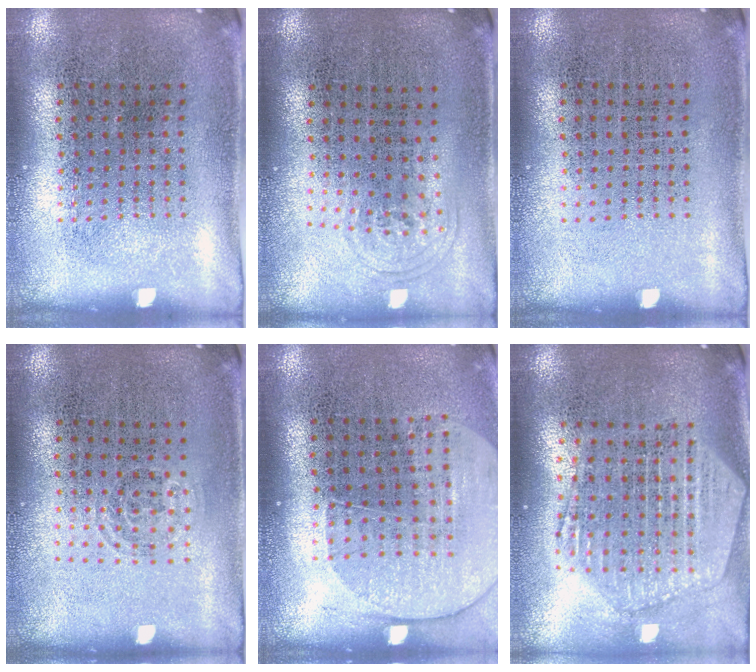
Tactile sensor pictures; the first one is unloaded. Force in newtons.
{"total": 1.0, "press": 0.6, "slide": 0.7}
{"total": 0.0}
{"total": 0.8, "press": 0.5, "slide": 0.5}
{"total": 1.7, "press": 1.5, "slide": 0.7}
{"total": 2.5, "press": 2.1, "slide": 1.3}